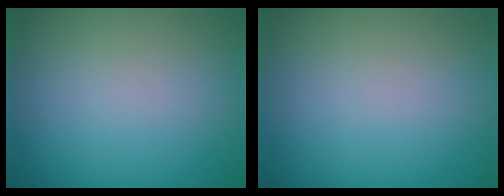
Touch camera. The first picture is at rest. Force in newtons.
{"total": 0.0}